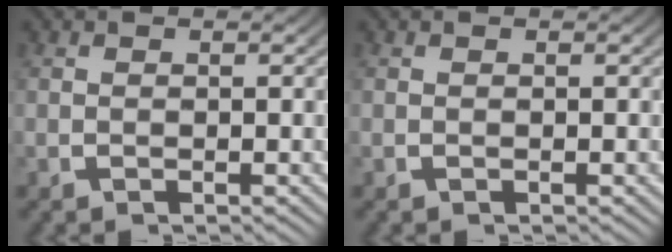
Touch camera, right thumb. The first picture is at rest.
{"total": 0.0}